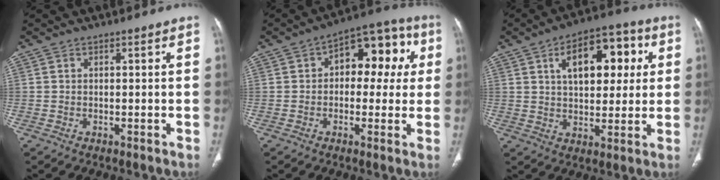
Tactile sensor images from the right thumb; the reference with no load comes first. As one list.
[{"total": 13.5, "force": [2.6, 8.1, 10.4], "torque": [-0.083, 0.038, 0.026]}, {"total": 15.1, "force": [4.6, 8.3, 11.7], "torque": [-0.137, 0.009, 0.070]}]